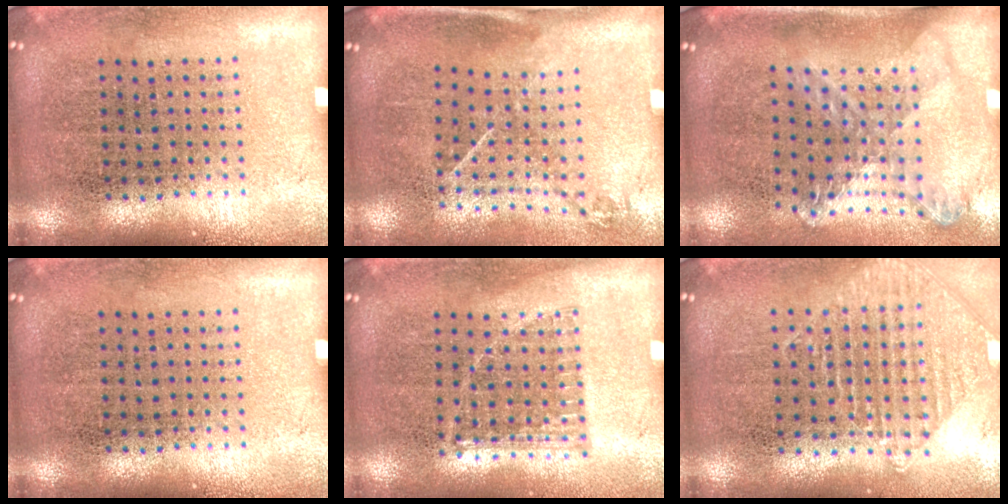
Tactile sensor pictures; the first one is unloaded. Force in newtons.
{"total": 1.4, "press": 0.9, "slide": 1.0}
{"total": 1.8, "press": 1.3, "slide": 1.2}
{"total": 0.0}
{"total": 0.8, "press": 0.7, "slide": 0.2}
{"total": 1.0, "press": 1.0, "slide": 0.1}